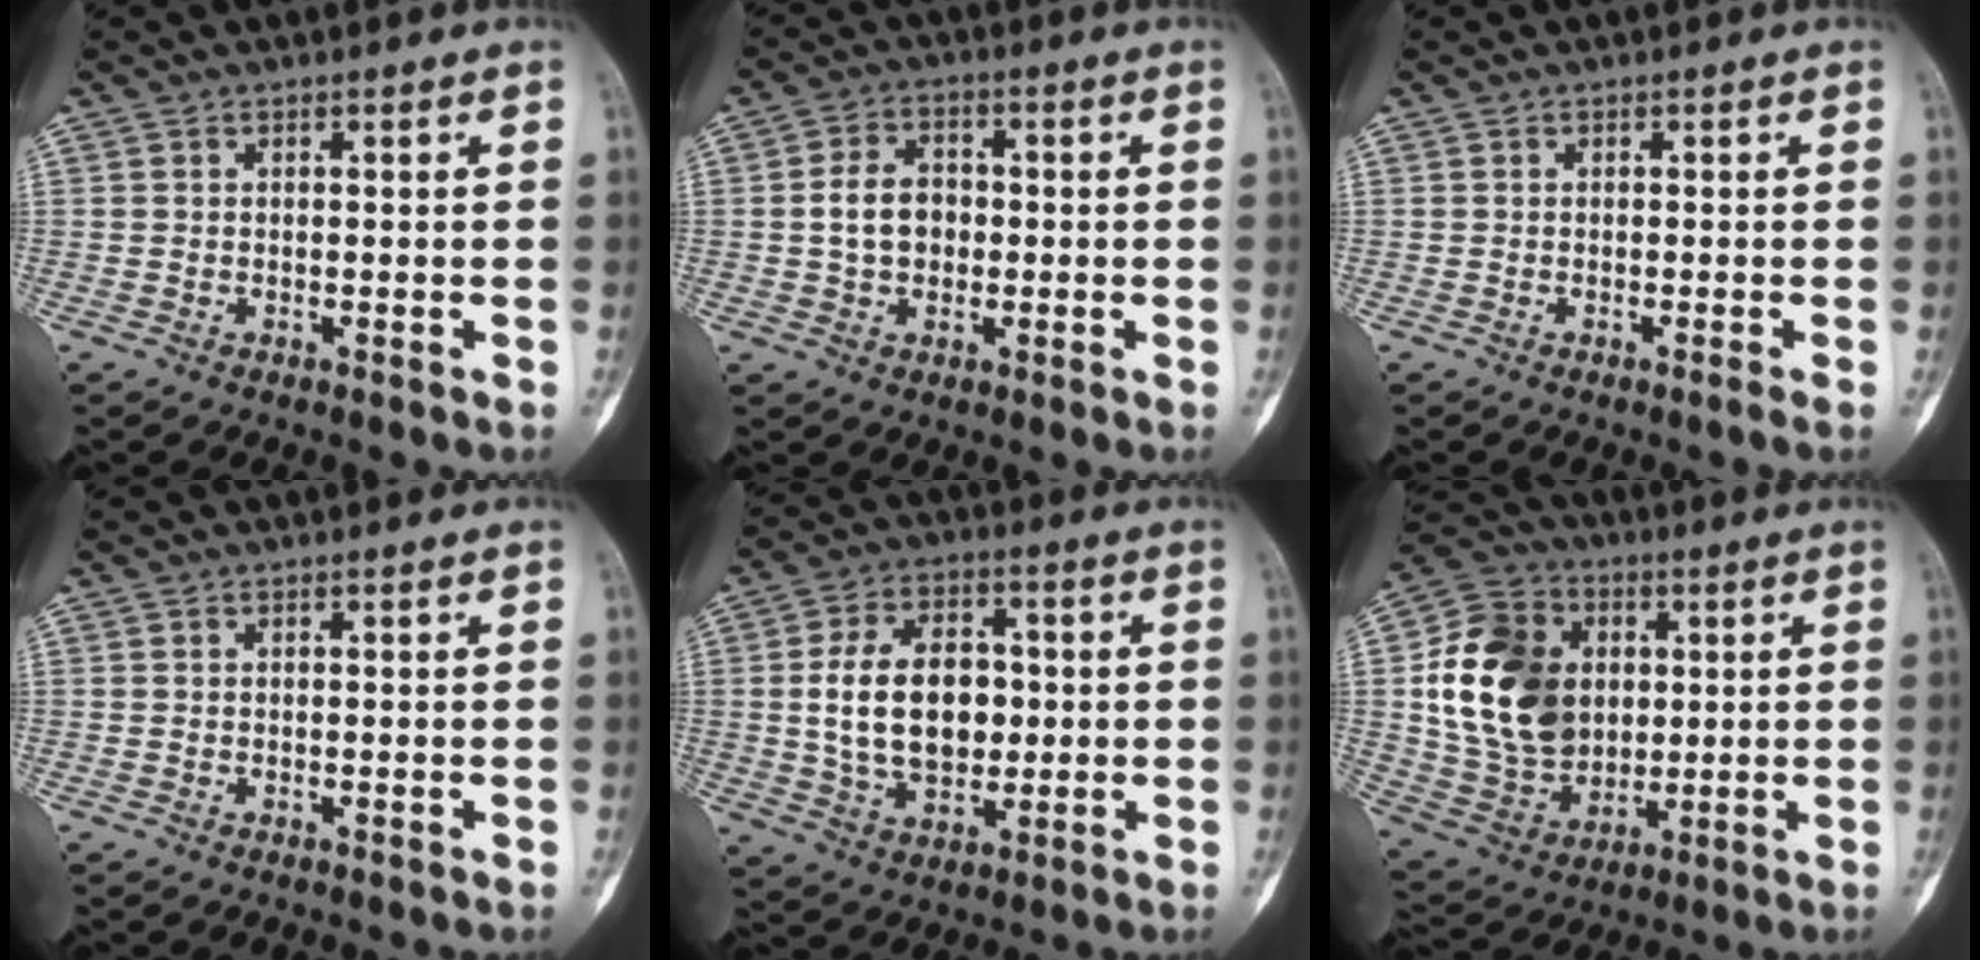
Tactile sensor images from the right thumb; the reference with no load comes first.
{"total": 6.8, "force": [-0.2, 5.0, 4.6], "torque": [-0.065, 0.014, -0.006]}
{"total": 0.6, "force": [-0.4, -0.2, 0.4], "torque": [-0.004, 0.001, -0.010]}
{"total": 0.0}
{"total": 14.7, "force": [0.7, 9.6, 11.0], "torque": [-0.163, 0.009, 0.018]}
{"total": 19.9, "force": [2.8, 15.4, 12.3], "torque": [-0.202, 0.004, 0.059]}